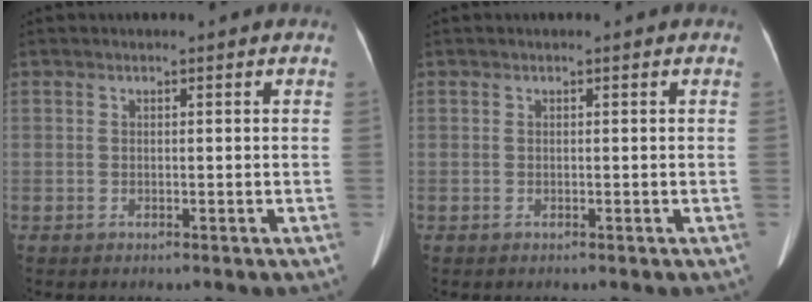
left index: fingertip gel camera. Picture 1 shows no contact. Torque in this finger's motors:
{"motor_torque": [0.00, 0.00, 0.00, 0.00]}